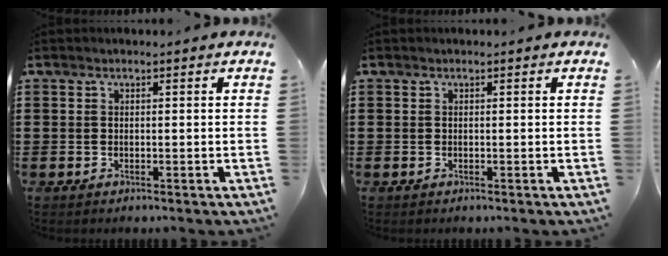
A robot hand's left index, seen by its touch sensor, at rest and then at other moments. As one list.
[{"total": 0.0}]